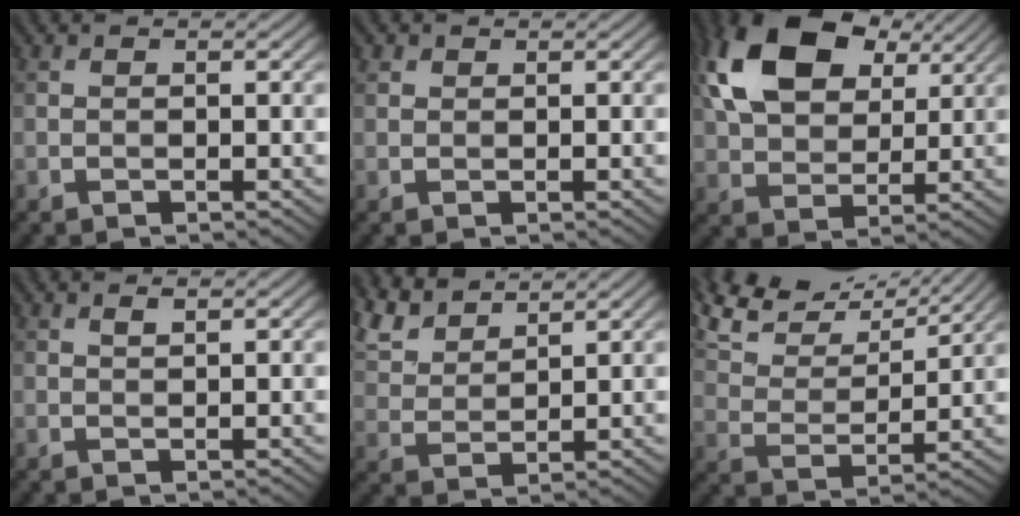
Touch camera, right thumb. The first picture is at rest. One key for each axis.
{"total": 0.9, "fx": 0.6, "fy": 0.7, "fz": 0.2, "tx": -0.004, "ty": 0.002, "tz": 0.013}
{"total": 15.2, "fx": 6.3, "fy": 9.5, "fz": 10.1, "tx": -0.229, "ty": 0.025, "tz": 0.120}
{"total": 0.7, "fx": 0.5, "fy": 0.1, "fz": 0.5, "tx": -0.009, "ty": 0.000, "tz": 0.010}
{"total": 6.6, "fx": 5.6, "fy": 1.9, "fz": 2.9, "tx": -0.082, "ty": 0.015, "tz": 0.117}
{"total": 12.8, "fx": 10.7, "fy": 3.4, "fz": 6.1, "tx": -0.160, "ty": 0.008, "tz": 0.174}